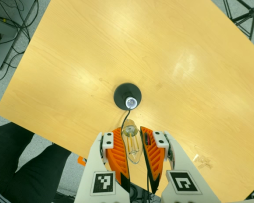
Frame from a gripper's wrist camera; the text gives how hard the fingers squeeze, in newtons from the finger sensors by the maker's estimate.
{"total": 20.8, "left": 23.1, "right": 18.5}